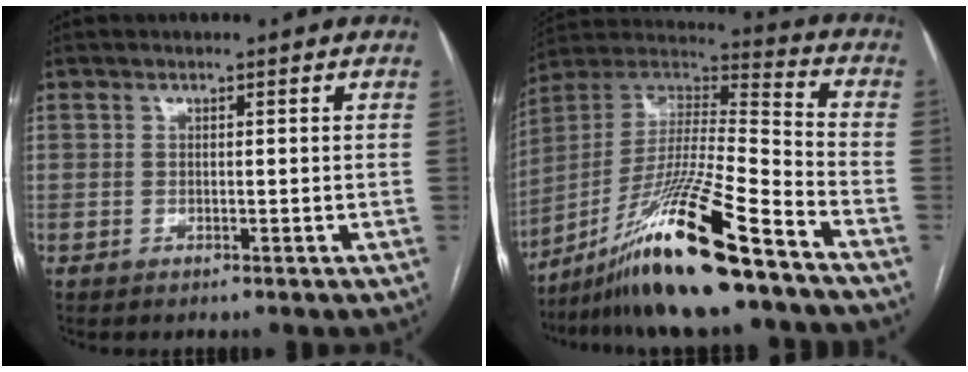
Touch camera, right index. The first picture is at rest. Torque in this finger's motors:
{"motor_torque": [1.47, -0.67, 0.59, 0.21]}